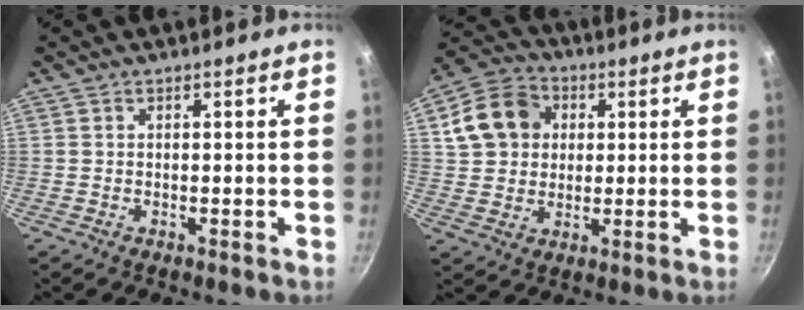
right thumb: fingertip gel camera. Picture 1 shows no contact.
{"total": 12.5, "force": [3.0, 10.3, 6.4], "torque": [-0.096, 0.015, 0.043]}